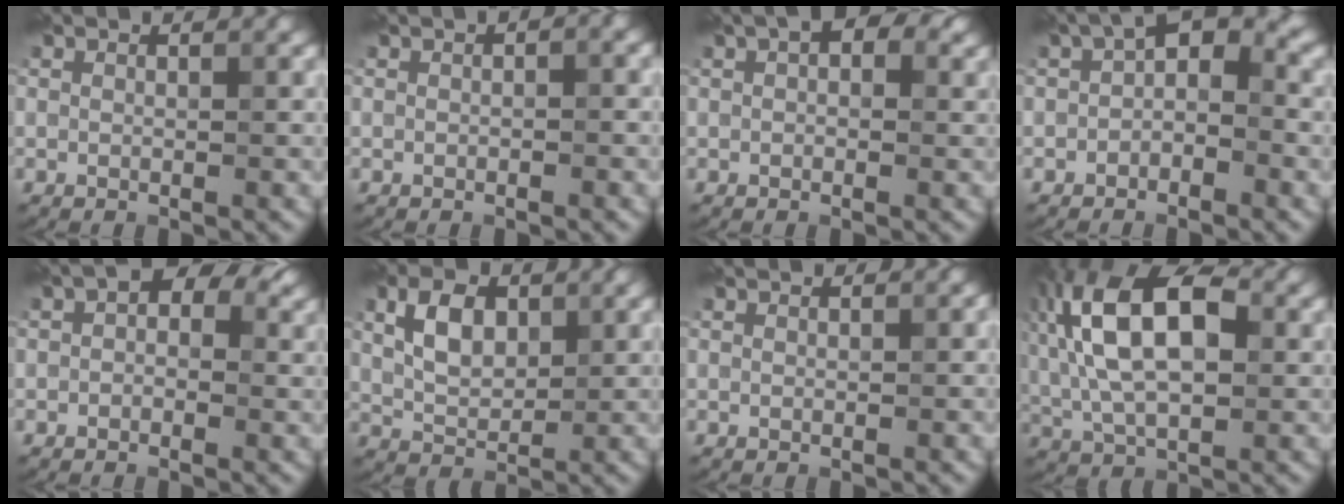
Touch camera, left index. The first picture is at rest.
{"total": 1.0, "force": [-0.1, 0.4, 0.9], "torque": [-0.012, 0.007, -0.001]}
{"total": 3.1, "force": [1.2, 1.8, 2.2], "torque": [-0.022, 0.012, 0.009]}
{"total": 3.2, "force": [-0.7, 1.7, 2.6], "torque": [-0.031, 0.017, -0.023]}
{"total": 3.5, "force": [0.6, 2.3, 2.5], "torque": [-0.015, 0.011, -0.008]}
{"total": 4.1, "force": [1.2, 2.5, 3.0], "torque": [-0.060, 0.005, 0.023]}
{"total": 0.0}
{"total": 12.1, "force": [1.9, 6.4, 10.1], "torque": [-0.180, 0.032, 0.018]}